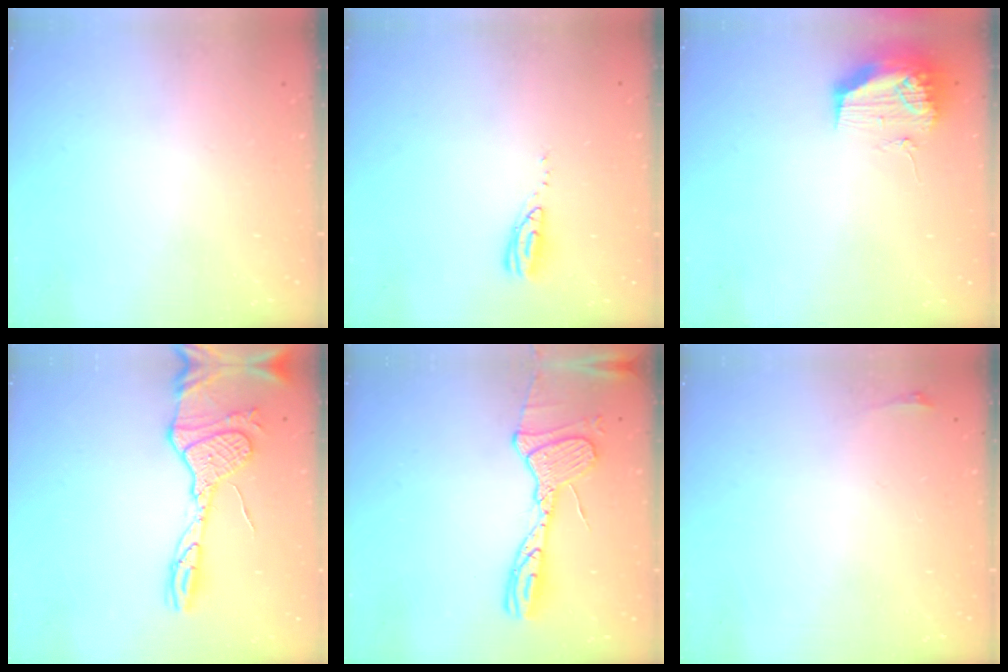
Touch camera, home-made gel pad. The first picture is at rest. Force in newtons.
{"total": 6.5, "press": 6.5, "slide": 0.5}
{"total": 11.1, "press": 11.1, "slide": 0.8}
{"total": 16.0, "press": 15.9, "slide": 1.6}
{"total": 15.7, "press": 15.6, "slide": 1.4}
{"total": 2.8, "press": 2.1, "slide": 1.9}